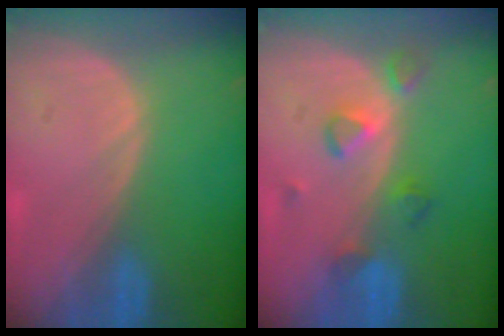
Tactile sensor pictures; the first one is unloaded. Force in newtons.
{"total": 4.4, "press": 4.3, "slide": 0.7}